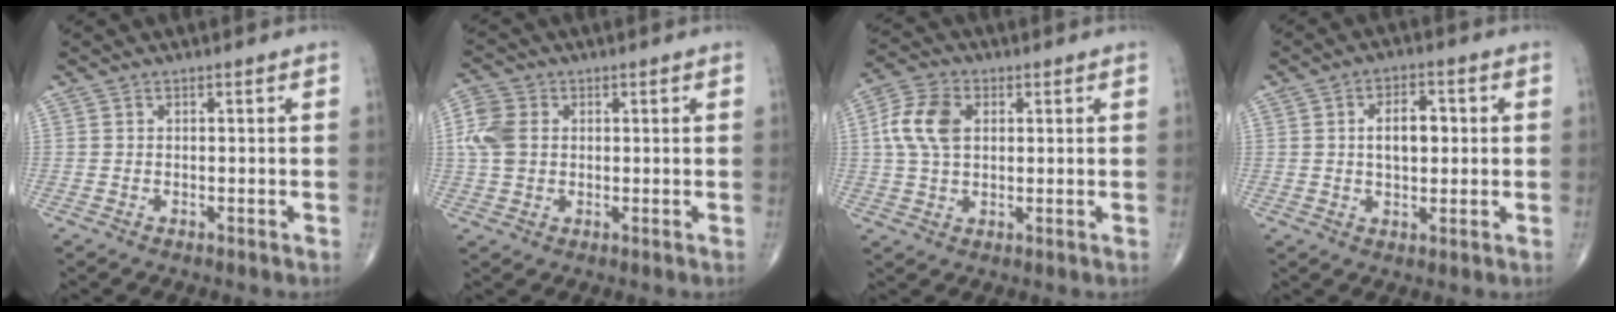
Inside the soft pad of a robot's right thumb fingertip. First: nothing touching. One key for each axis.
{"total": 6.9, "fx": 1.0, "fy": 5.3, "fz": 4.3, "tx": -0.098, "ty": 0.008, "tz": 0.016}
{"total": 9.1, "fx": 1.8, "fy": 5.9, "fz": 6.6, "tx": -0.136, "ty": 0.010, "tz": 0.031}
{"total": 7.0, "fx": 0.9, "fy": 3.9, "fz": 5.7, "tx": -0.077, "ty": 0.007, "tz": 0.012}